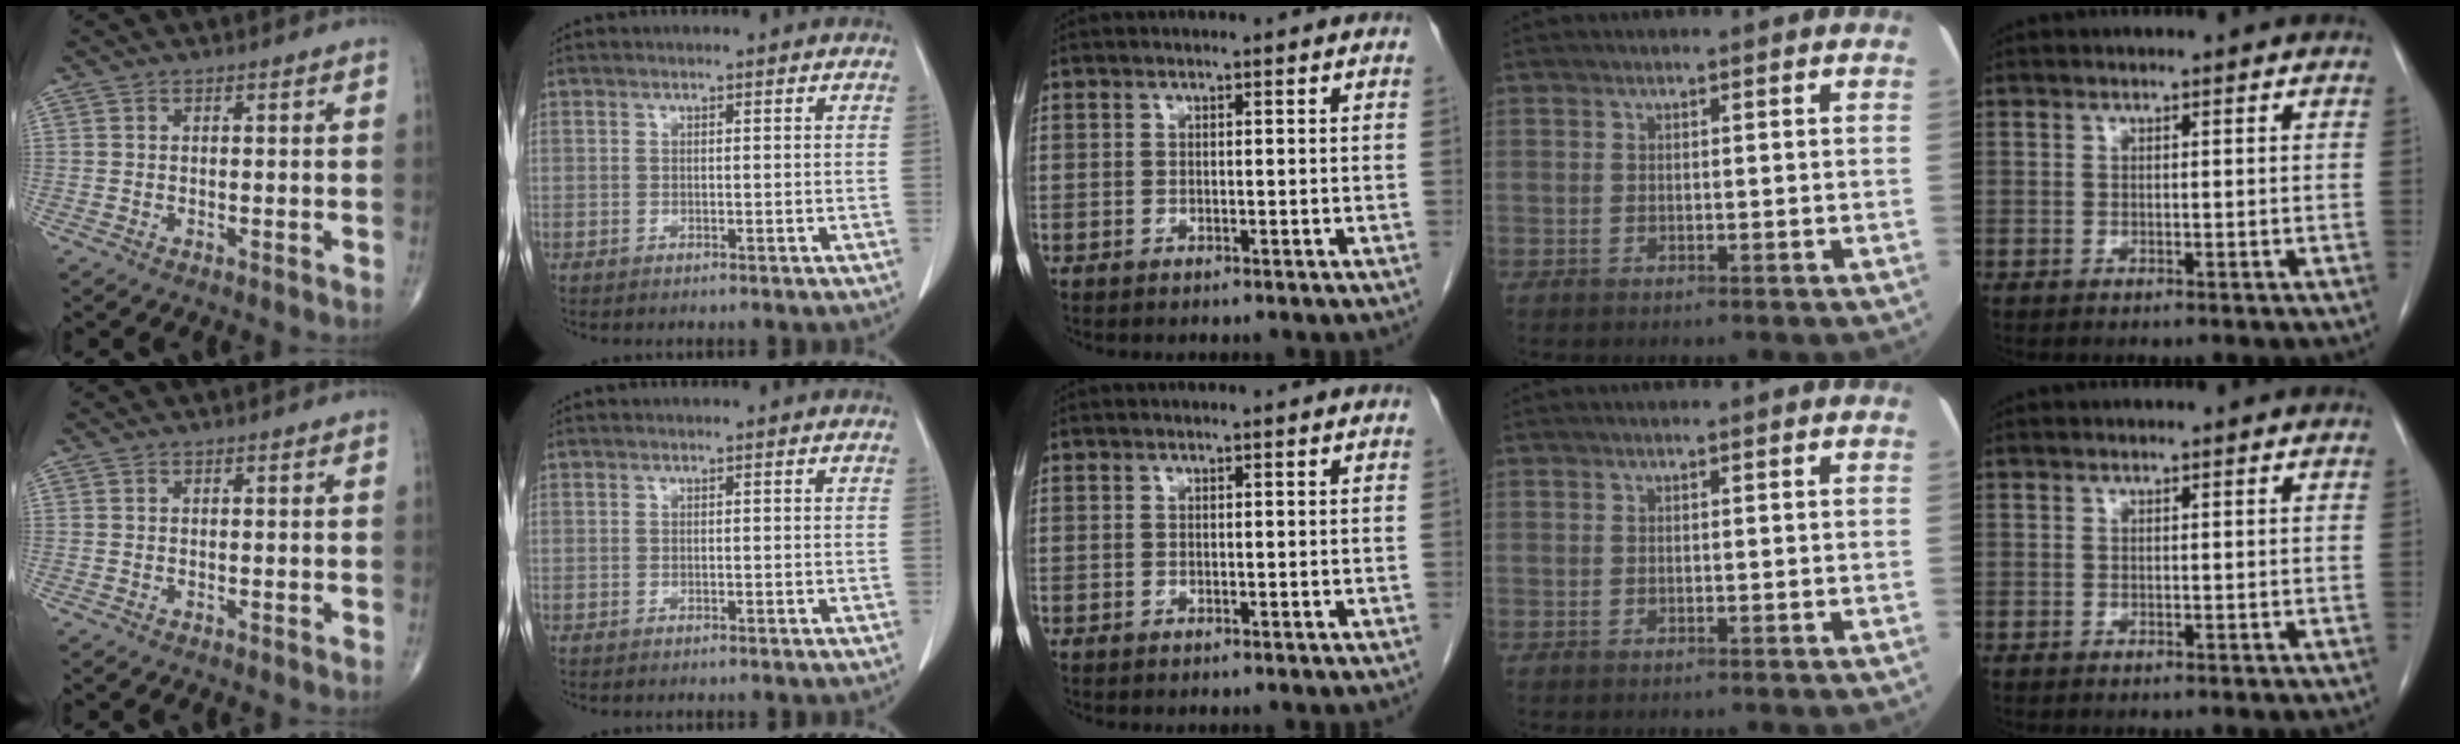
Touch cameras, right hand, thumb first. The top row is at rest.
{}